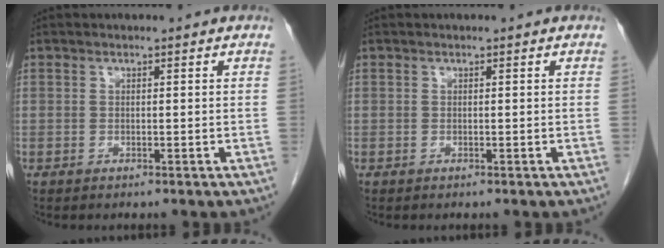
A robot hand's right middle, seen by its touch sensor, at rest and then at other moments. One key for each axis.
{"total": 0.0}